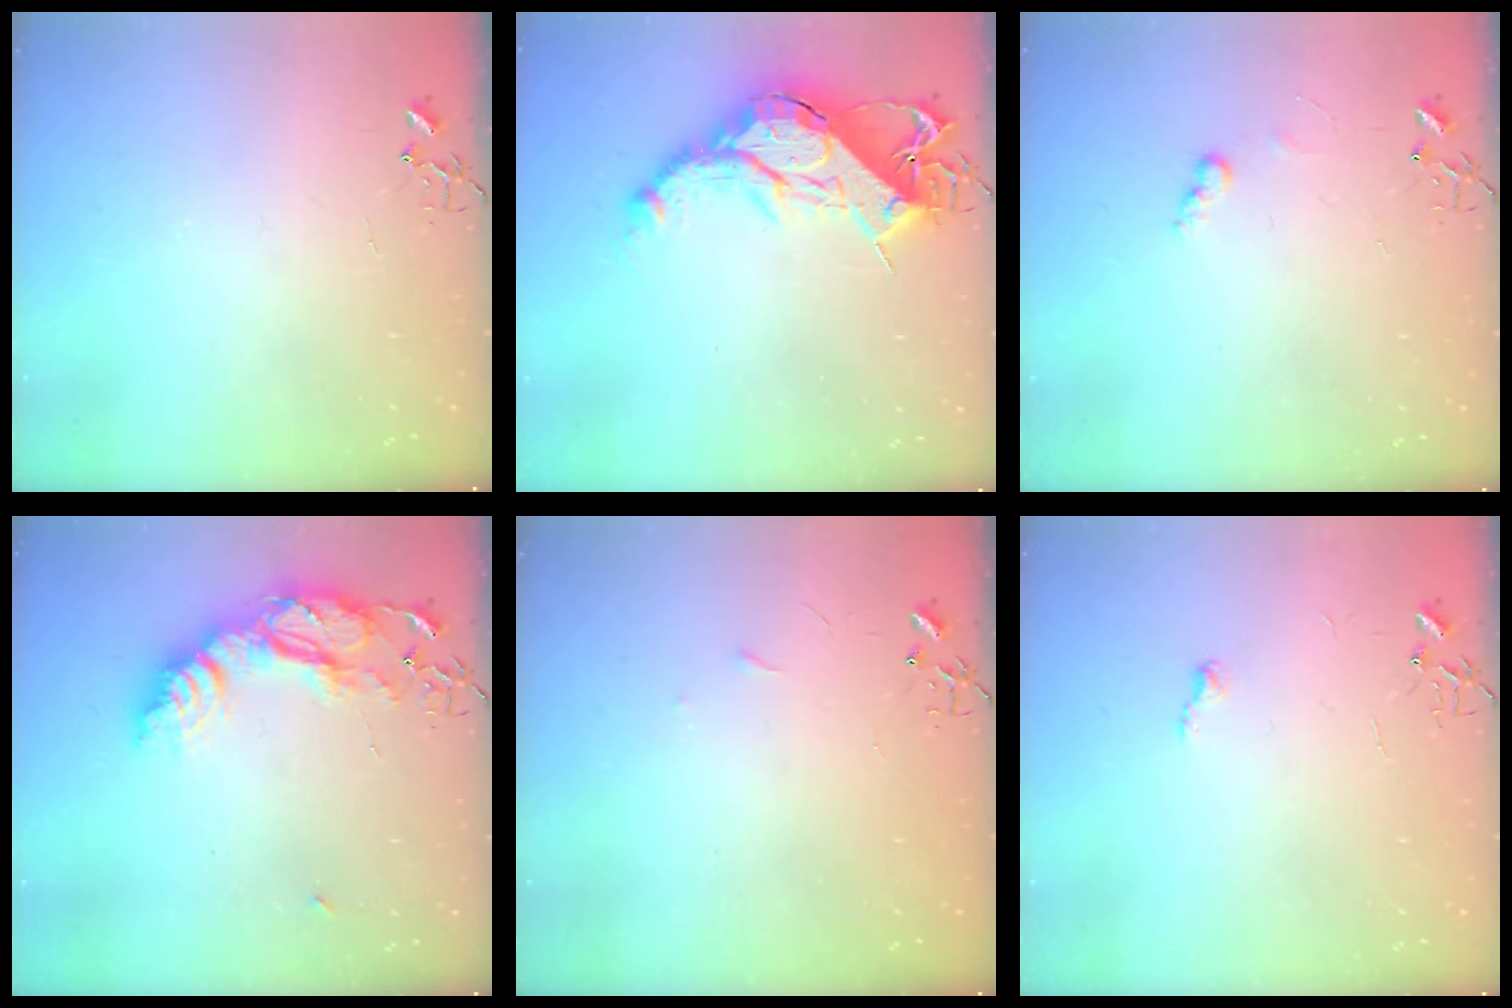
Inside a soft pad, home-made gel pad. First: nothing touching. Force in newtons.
{"total": 19.8, "press": 19.8, "slide": 1.2}
{"total": 6.1, "press": 6.1, "slide": 0.3}
{"total": 20.7, "press": 20.6, "slide": 1.8}
{"total": 3.4, "press": 3.3, "slide": 0.4}
{"total": 4.7, "press": 4.7, "slide": 0.7}